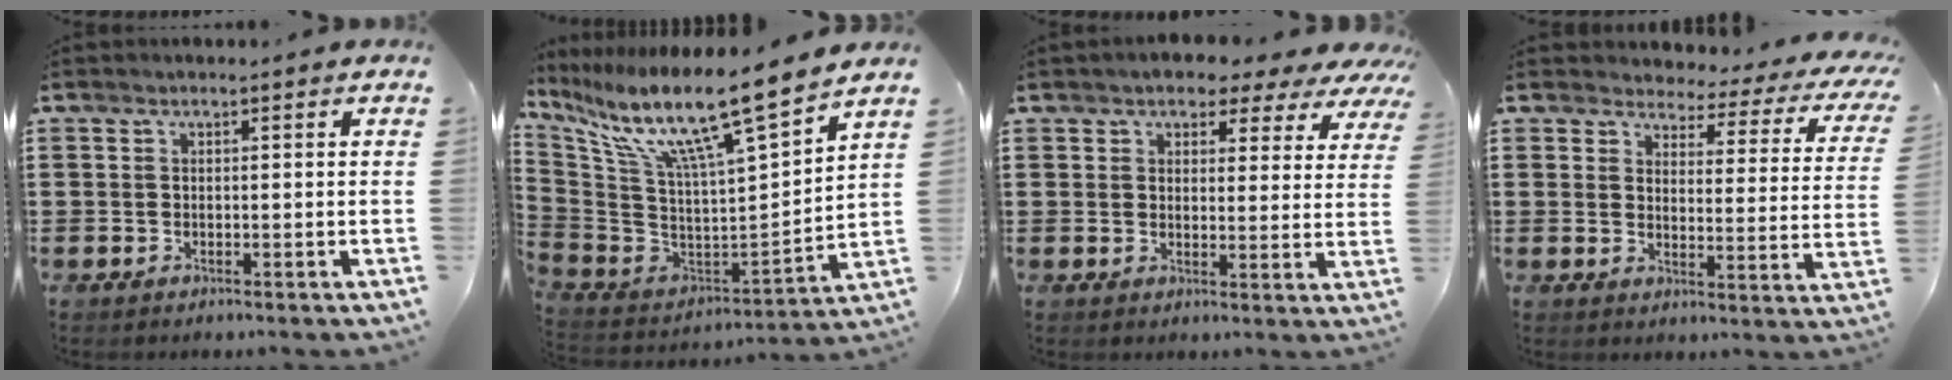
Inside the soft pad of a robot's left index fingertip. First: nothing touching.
{"total": 13.6, "force": [9.6, 0.9, 9.6], "torque": [-0.202, -0.067, 0.153]}
{"total": 4.2, "force": [3.7, 1.6, 1.2], "torque": [-0.036, -0.013, 0.061]}
{"total": 3.0, "force": [2.6, 1.1, 0.9], "torque": [-0.037, -0.017, 0.039]}